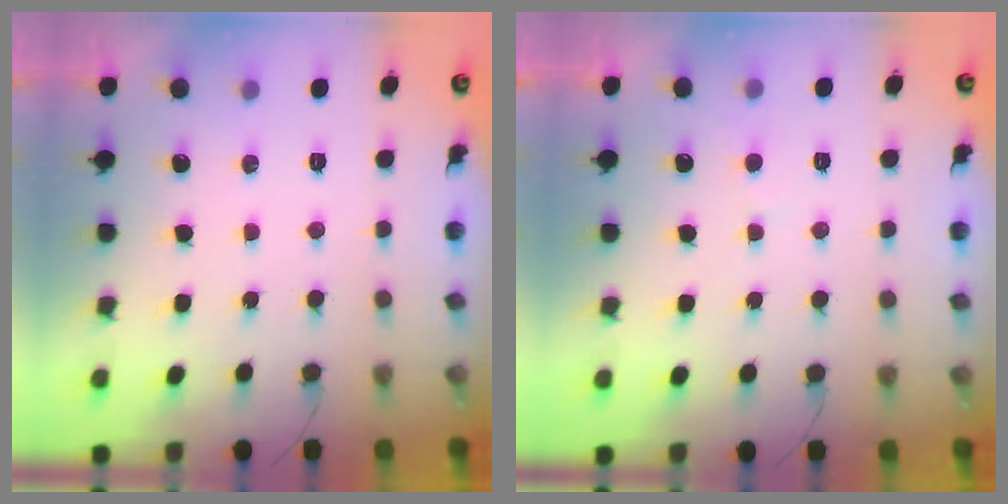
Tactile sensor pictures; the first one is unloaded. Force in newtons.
{"total": 4.3, "press": 4.3, "slide": 0.4}